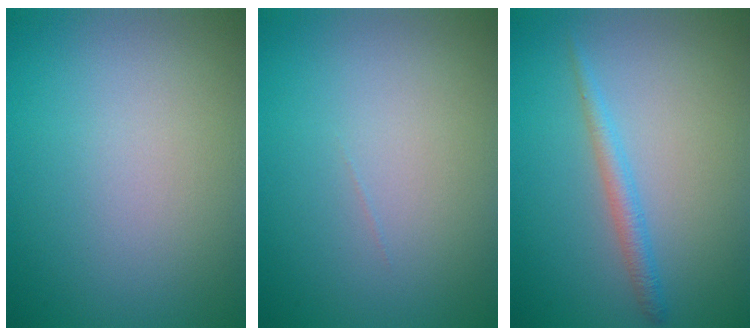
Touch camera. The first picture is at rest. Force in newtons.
{"total": 0.0}
{"total": 1.8, "press": 1.8, "slide": 0.1}